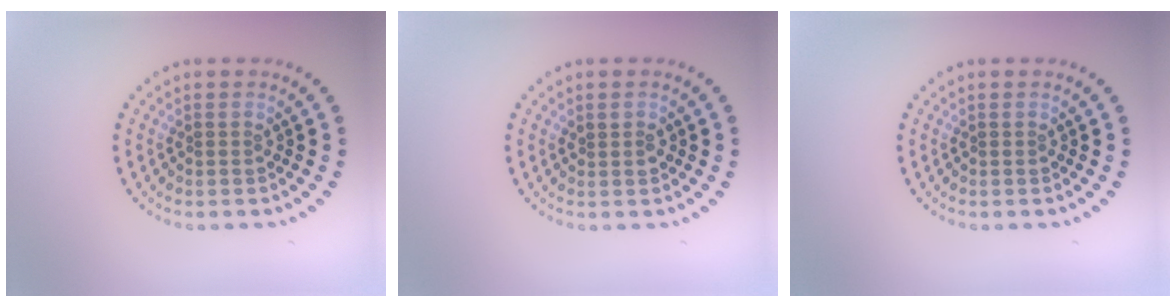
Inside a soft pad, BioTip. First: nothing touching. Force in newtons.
{"total": 1.1, "press": 1.0, "slide": 0.4}
{"total": 0.0}